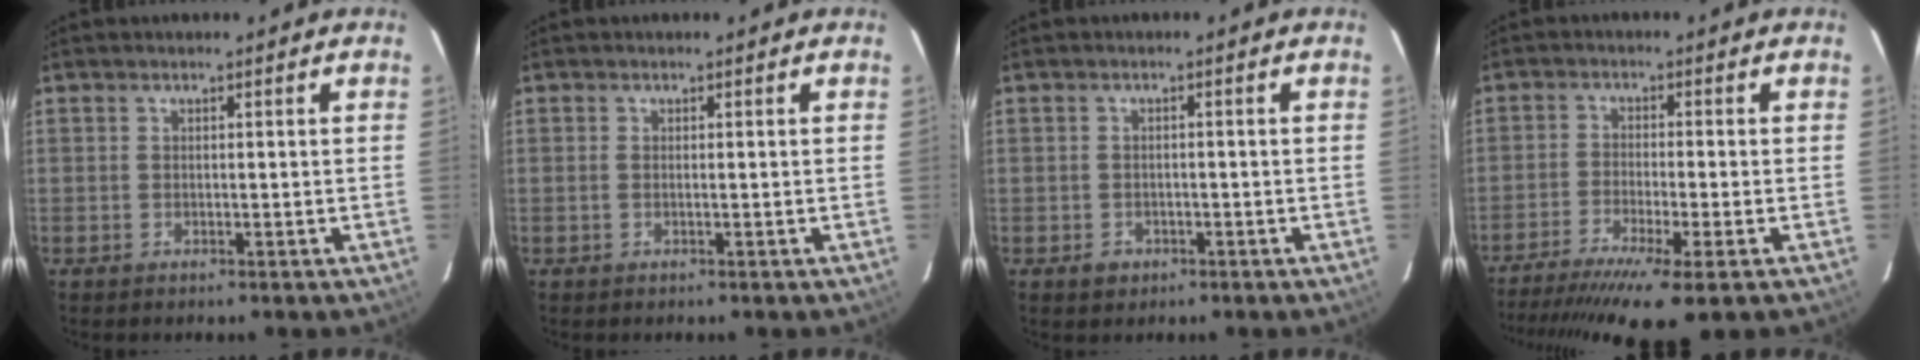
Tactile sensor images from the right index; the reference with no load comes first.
{"total": 0.6, "force": [0.0, 0.0, 0.6], "torque": [-0.015, 0.001, -0.003]}
{"total": 2.4, "force": [-1.1, 2.1, 0.6], "torque": [-0.013, 0.002, -0.013]}
{"total": 14.1, "force": [-10.2, 1.0, 9.6], "torque": [-0.195, -0.045, -0.167]}